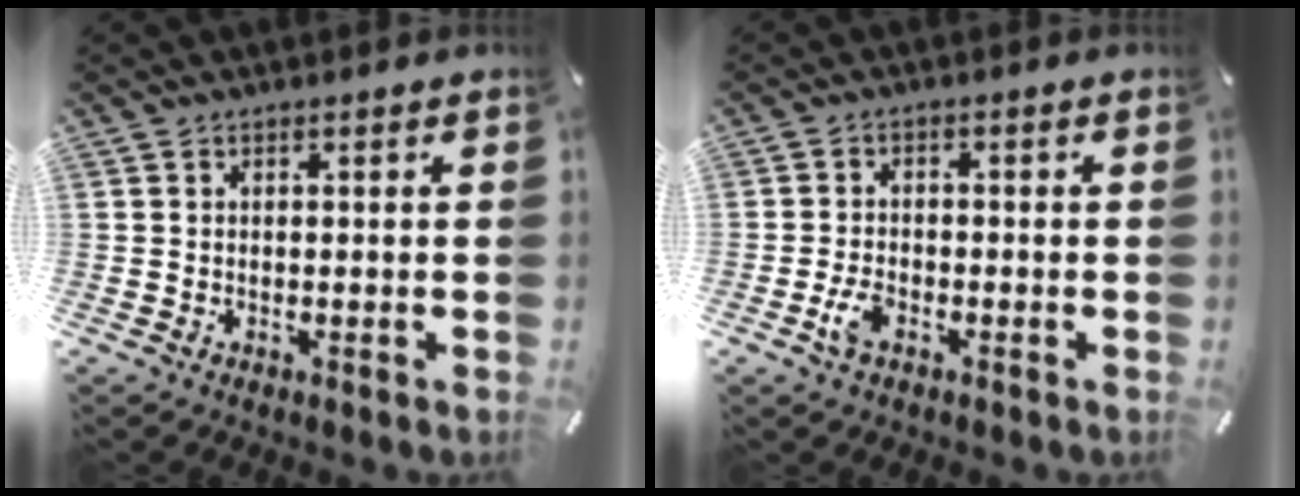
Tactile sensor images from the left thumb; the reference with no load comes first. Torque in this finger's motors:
{"motor_torque": [-0.02, 0.37, 0.01, 0.00, 0.06]}